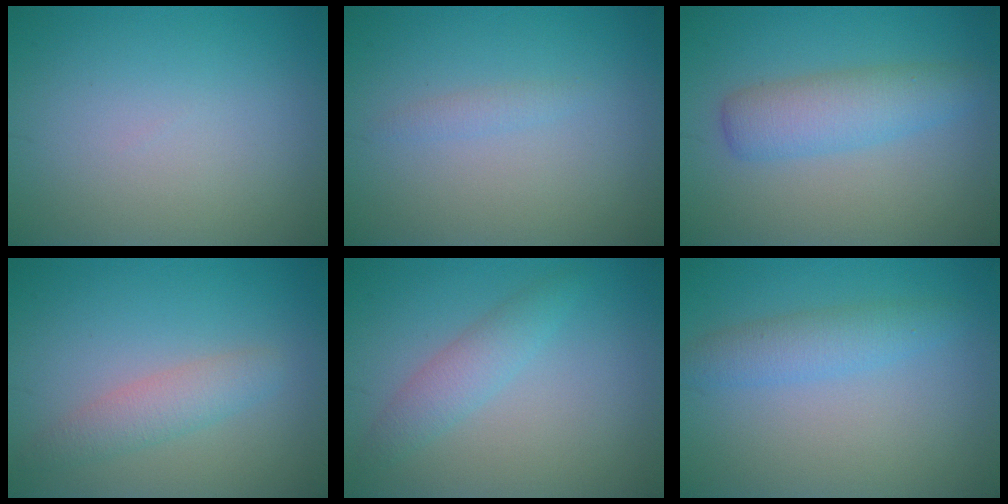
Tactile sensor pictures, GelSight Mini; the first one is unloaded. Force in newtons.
{"total": 0.9, "press": 0.9, "slide": 0.0}
{"total": 3.9, "press": 3.9, "slide": 0.1}
{"total": 2.6, "press": 2.6, "slide": 0.2}
{"total": 2.4, "press": 2.4, "slide": 0.1}
{"total": 2.6, "press": 2.6, "slide": 0.2}